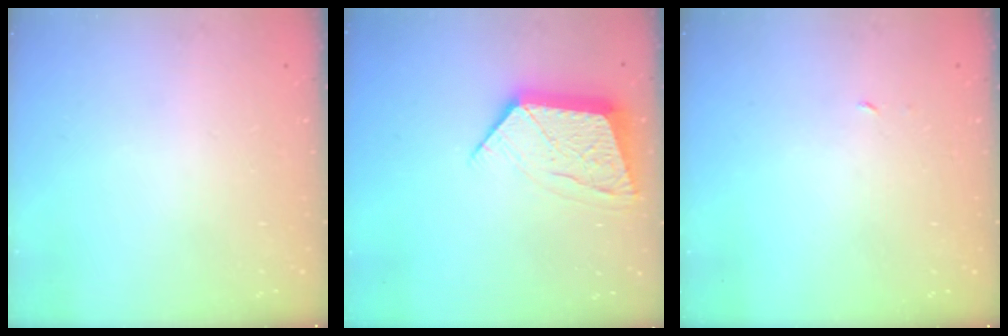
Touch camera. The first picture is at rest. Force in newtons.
{"total": 11.5, "press": 11.5, "slide": 0.8}
{"total": 1.8, "press": 1.8, "slide": 0.1}